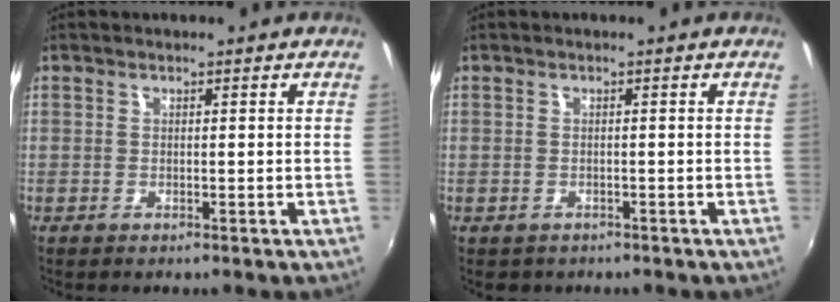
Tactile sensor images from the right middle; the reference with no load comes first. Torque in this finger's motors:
{"motor_torque": [0.19, -0.16, 0.02, 0.01]}